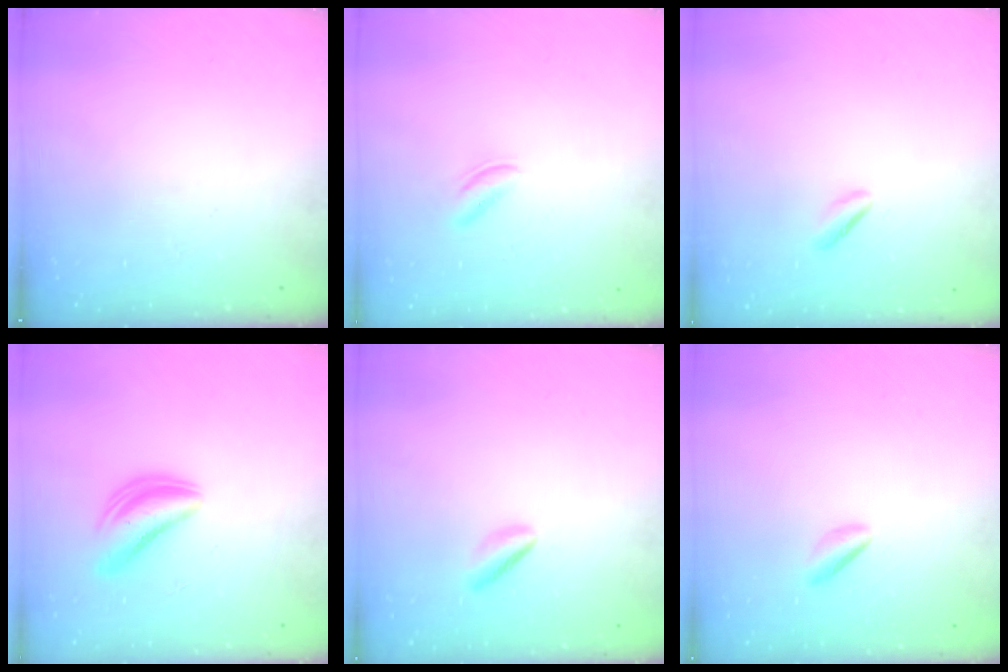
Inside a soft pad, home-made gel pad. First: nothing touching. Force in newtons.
{"total": 2.3, "press": 2.1, "slide": 0.9}
{"total": 1.1, "press": 0.9, "slide": 0.7}
{"total": 5.0, "press": 5.0, "slide": 0.4}
{"total": 2.9, "press": 2.9, "slide": 0.4}
{"total": 3.0, "press": 2.7, "slide": 1.2}